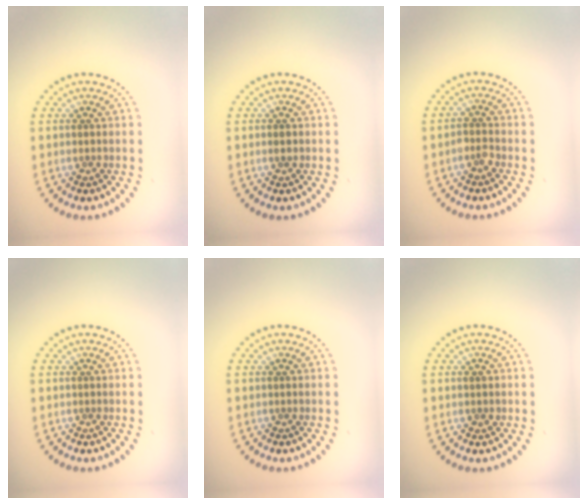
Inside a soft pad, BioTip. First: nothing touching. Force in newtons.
{"total": 0.9, "press": 0.9, "slide": 0.2}
{"total": 1.2, "press": 1.1, "slide": 0.5}
{"total": 0.0}
{"total": 0.0}
{"total": 0.7, "press": 0.7, "slide": 0.3}